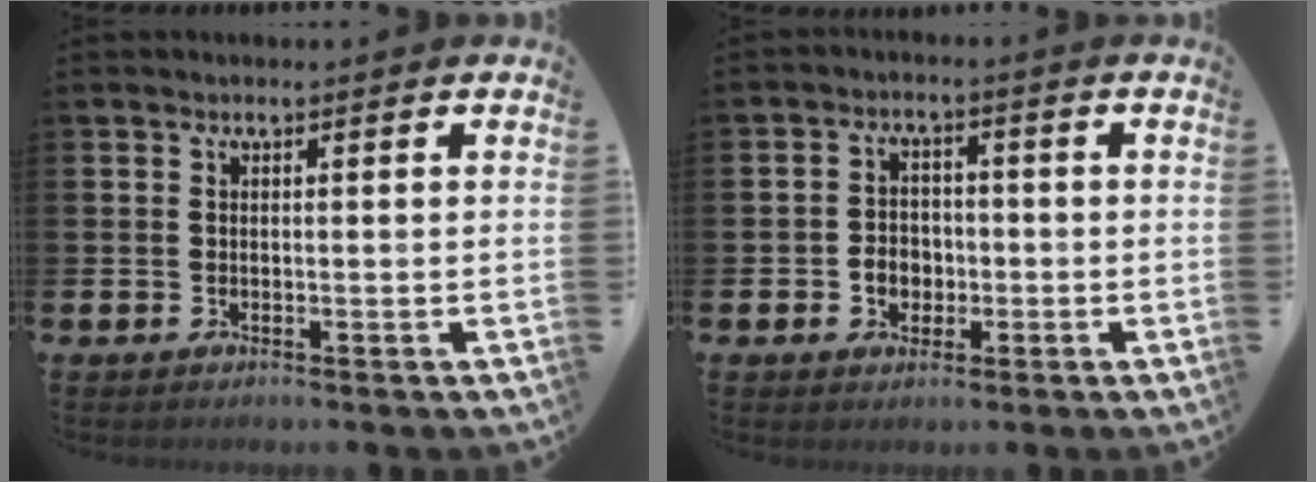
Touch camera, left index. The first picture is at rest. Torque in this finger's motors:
{"motor_torque": [0.49, -0.03, 0.05, 0.06]}